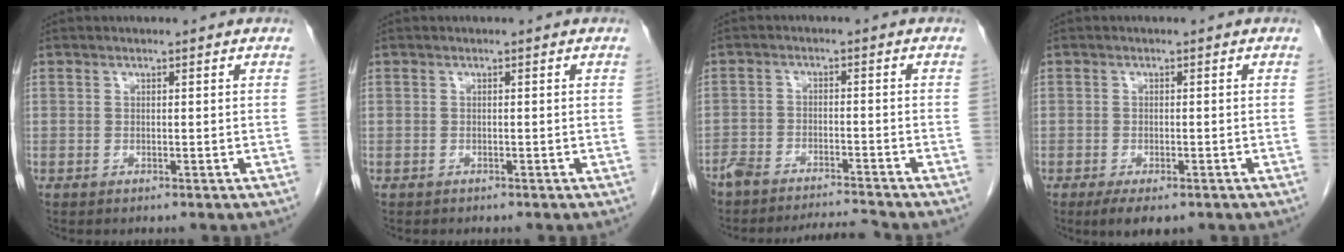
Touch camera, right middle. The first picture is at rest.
{"total": 0.5, "force": [-0.5, 0.3, 0.1], "torque": [-0.006, 0.000, -0.006]}
{"total": 7.1, "force": [-6.9, 0.1, 1.5], "torque": [-0.027, 0.006, -0.117]}
{"total": 4.7, "force": [-3.2, 1.7, 3.0], "torque": [-0.046, -0.007, -0.047]}